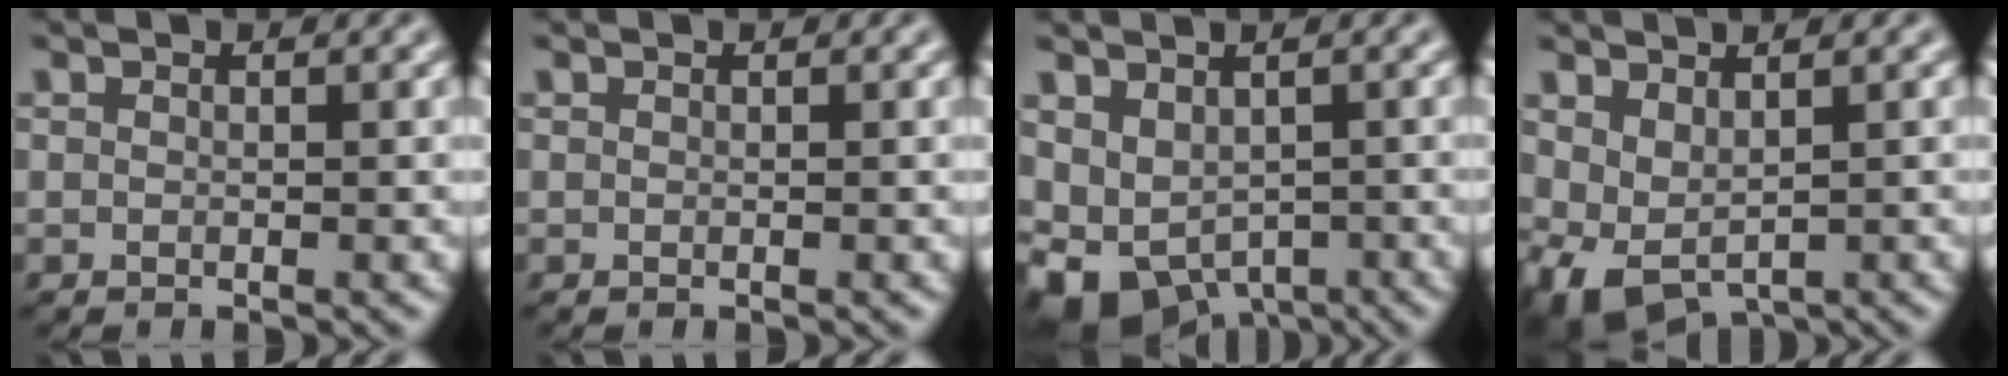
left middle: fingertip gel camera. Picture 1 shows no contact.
{"total": 0.0}
{"total": 6.7, "force": [-2.5, 4.8, 3.9], "torque": [-0.059, -0.021, -0.032]}
{"total": 3.5, "force": [0.3, 2.0, 2.9], "torque": [-0.061, -0.008, 0.012]}